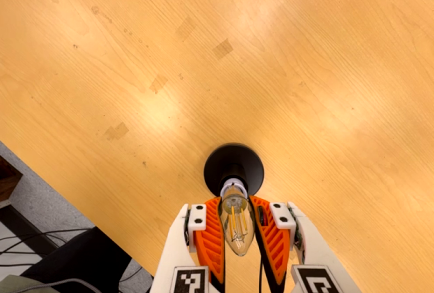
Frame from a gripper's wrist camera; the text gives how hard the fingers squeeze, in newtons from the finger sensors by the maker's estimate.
{"total": 20.7, "left": 19.7, "right": 21.8}